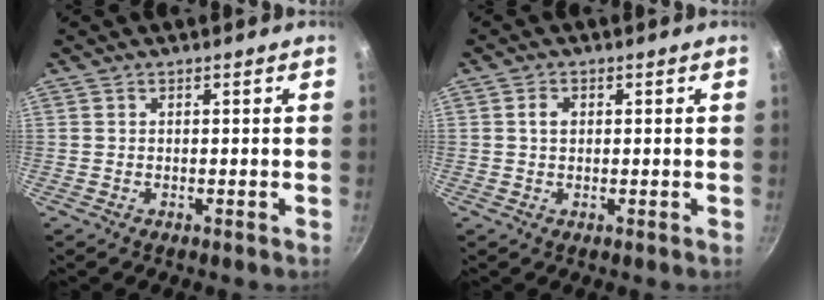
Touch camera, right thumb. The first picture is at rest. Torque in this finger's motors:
{"motor_torque": [0.06, 0.90, 0.52, -0.03, -0.01]}